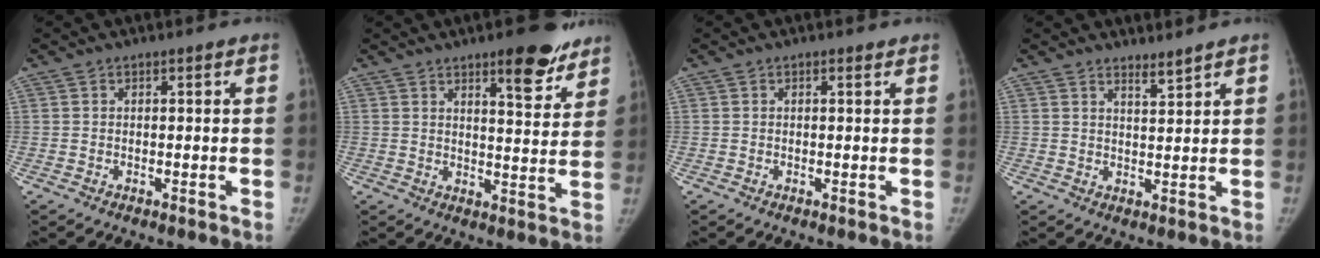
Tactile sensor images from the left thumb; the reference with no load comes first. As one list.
[{"total": 10.4, "force": [7.2, 3.2, 6.9], "torque": [-0.060, -0.044, 0.097]}, {"total": 0.6, "force": [0.4, 0.3, 0.4], "torque": [-0.009, -0.002, 0.006]}, {"total": 2.6, "force": [2.4, 0.1, 0.9], "torque": [-0.011, -0.026, 0.043]}]